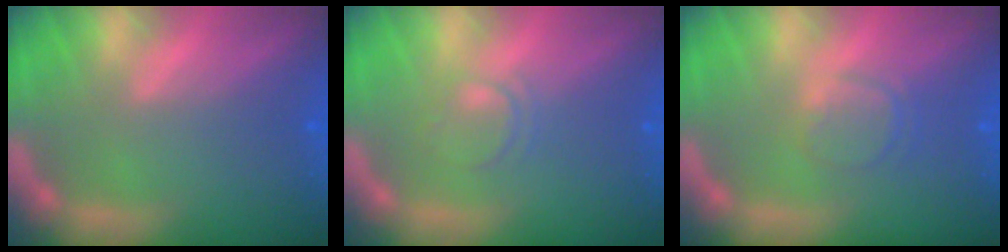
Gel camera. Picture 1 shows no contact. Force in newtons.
{"total": 2.0}
{"total": 2.4}